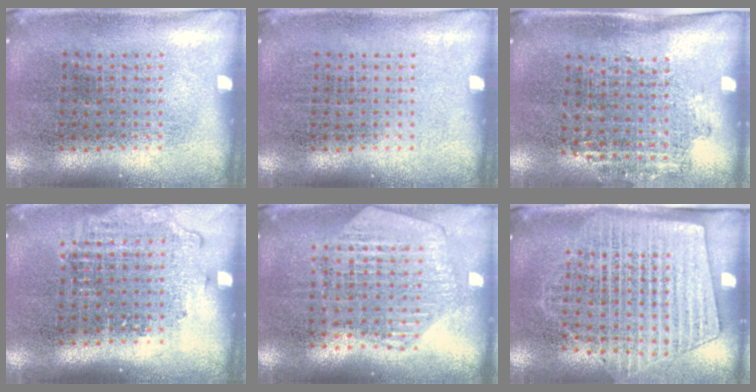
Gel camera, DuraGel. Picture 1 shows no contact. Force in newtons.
{"total": 0.0}
{"total": 1.2, "press": 0.9, "slide": 0.8}
{"total": 1.3, "press": 1.1, "slide": 0.6}
{"total": 1.1, "press": 1.1, "slide": 0.2}
{"total": 1.8, "press": 1.5, "slide": 1.0}